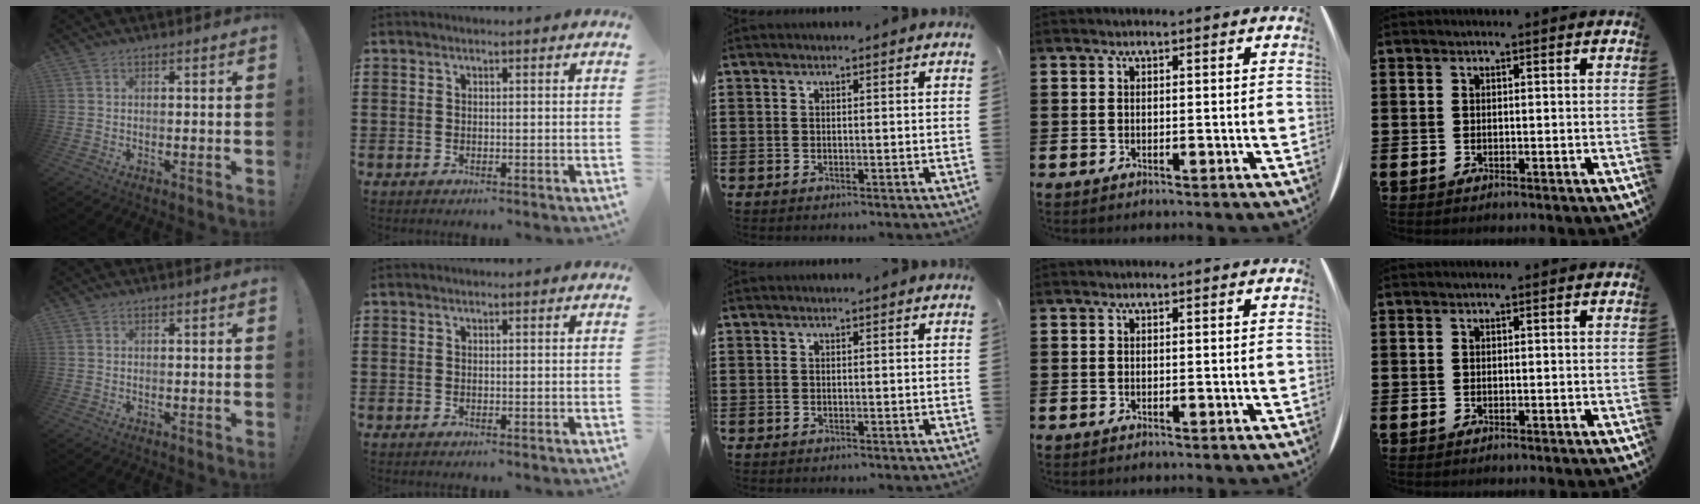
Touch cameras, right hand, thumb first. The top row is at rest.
{}